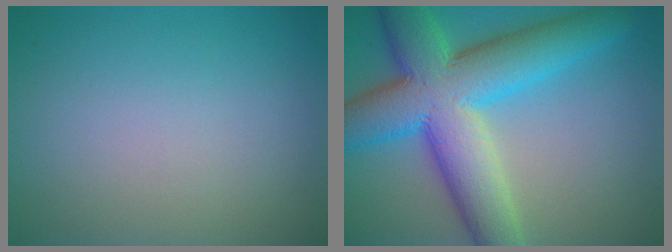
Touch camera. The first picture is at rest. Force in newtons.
{"total": 12.4, "press": 12.4, "slide": 0.3}